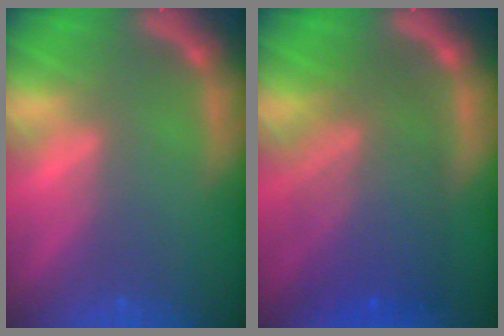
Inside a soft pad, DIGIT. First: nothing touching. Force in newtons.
{"total": 8.5}